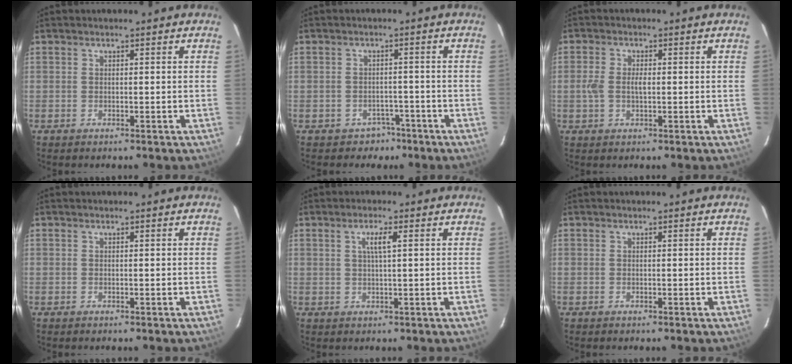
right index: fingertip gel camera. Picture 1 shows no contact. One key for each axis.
{"total": 4.2, "fx": -2.8, "fy": 3.1, "fz": -0.1, "tx": -0.001, "ty": 0.023, "tz": -0.031}
{"total": 3.6, "fx": -0.2, "fy": 1.9, "fz": 3.1, "tx": -0.064, "ty": 0.003, "tz": -0.005}
{"total": 0.0}
{"total": 2.8, "fx": 0.8, "fy": 0.1, "fz": 2.7, "tx": -0.050, "ty": 0.002, "tz": 0.015}
{"total": 0.0}